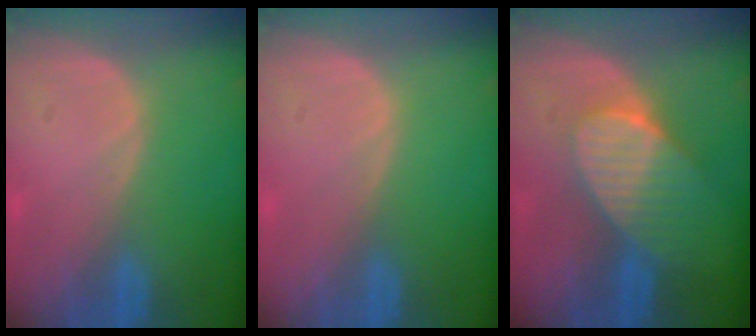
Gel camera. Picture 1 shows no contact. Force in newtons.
{"total": 0.0}
{"total": 7.4, "press": 6.8, "slide": 2.8}